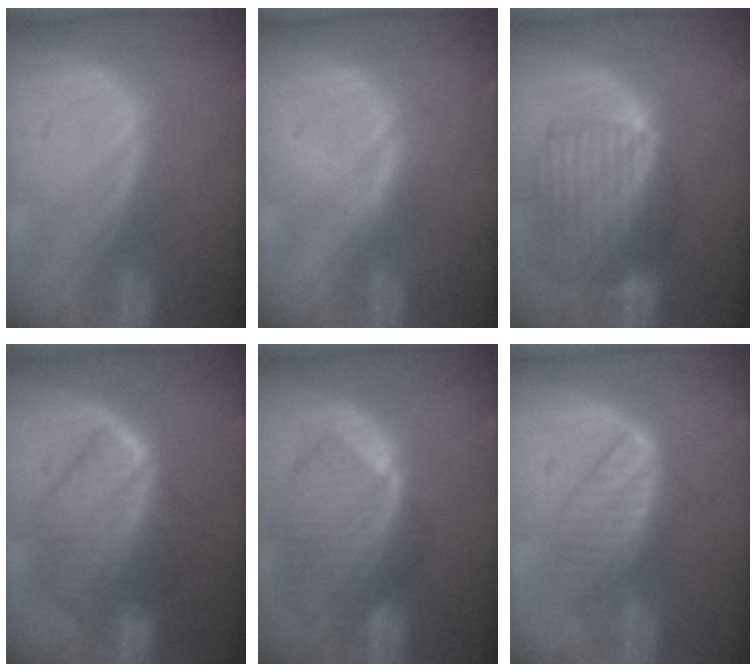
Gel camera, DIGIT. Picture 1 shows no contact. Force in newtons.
{"total": 1.3, "press": 1.3, "slide": 0.1}
{"total": 10.6, "press": 9.0, "slide": 5.5}
{"total": 10.5, "press": 10.5, "slide": 0.9}
{"total": 10.3, "press": 8.9, "slide": 5.1}
{"total": 6.6, "press": 6.3, "slide": 1.9}